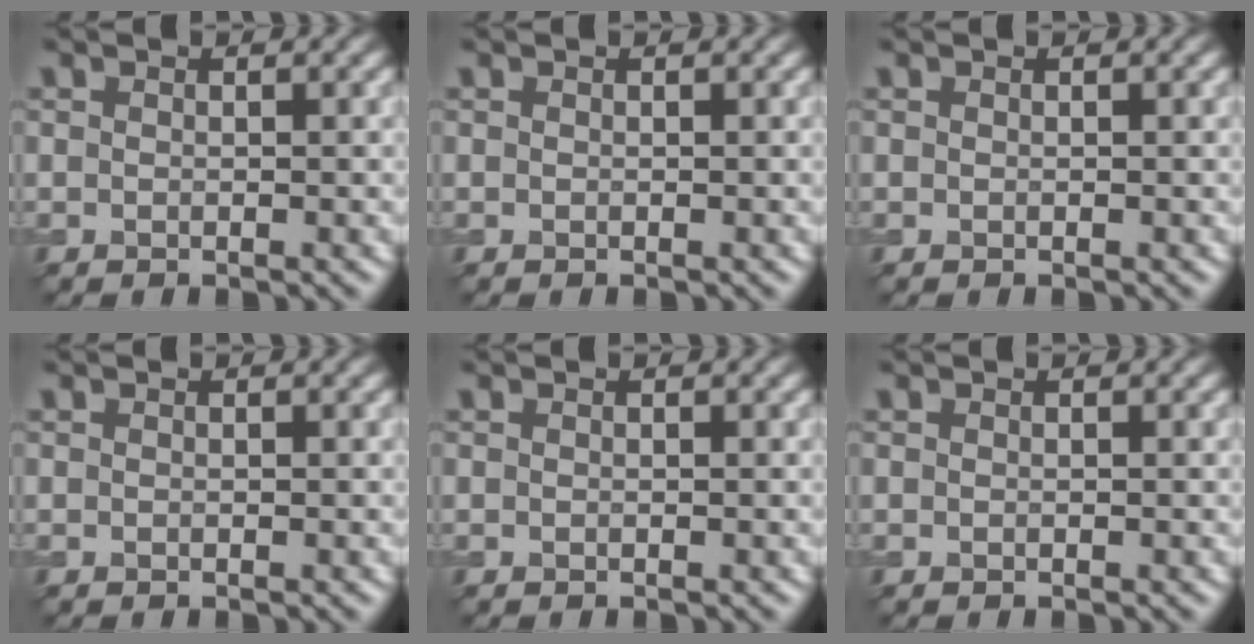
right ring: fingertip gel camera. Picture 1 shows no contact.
{"total": 0.0}
{"total": 0.0}
{"total": 0.0}
{"total": 0.0}
{"total": 0.0}